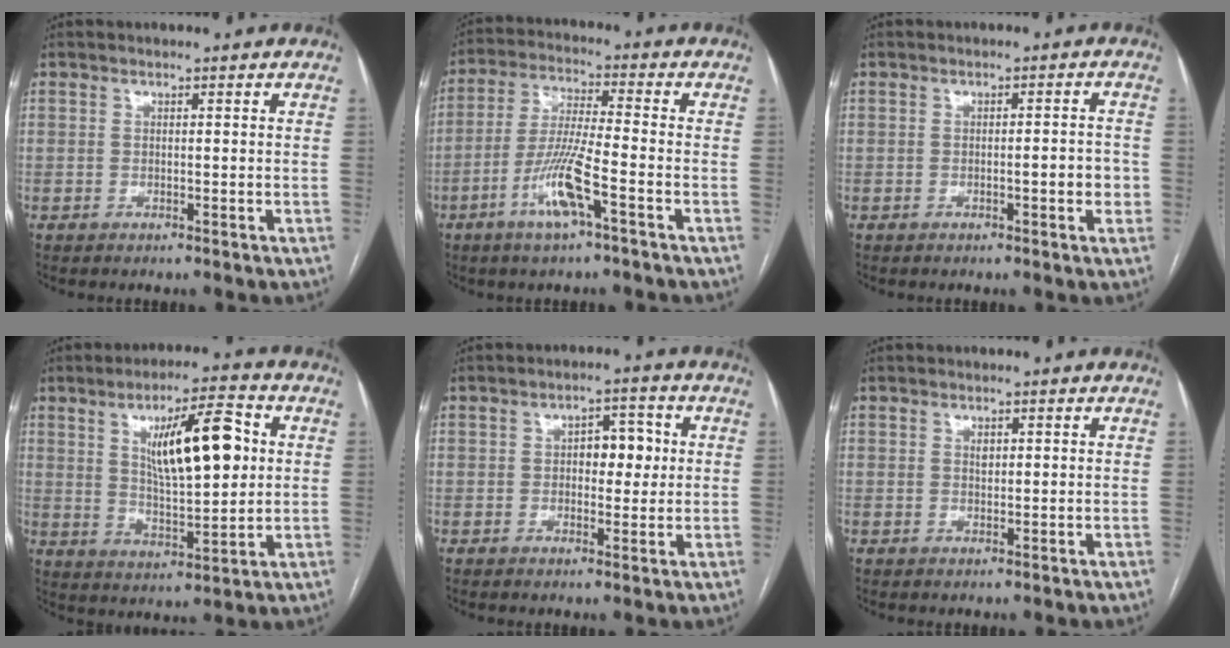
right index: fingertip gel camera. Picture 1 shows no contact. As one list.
[{"total": 9.4, "force": [-4.3, 0.4, 8.4], "torque": [-0.172, -0.006, -0.086]}, {"total": 3.2, "force": [-0.8, 0.7, 3.0], "torque": [-0.039, 0.004, -0.008]}, {"total": 13.0, "force": [3.4, 3.0, 12.2], "torque": [-0.202, 0.008, 0.060]}, {"total": 5.1, "force": [0.6, 2.7, 4.2], "torque": [-0.057, 0.015, 0.010]}, {"total": 0.9, "force": [0.4, 0.6, 0.6], "torque": [-0.010, -0.001, 0.007]}]